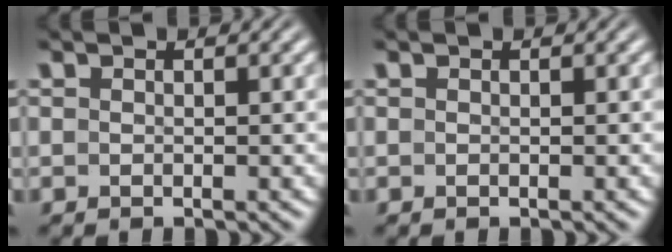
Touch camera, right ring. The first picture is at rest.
{"total": 0.0}